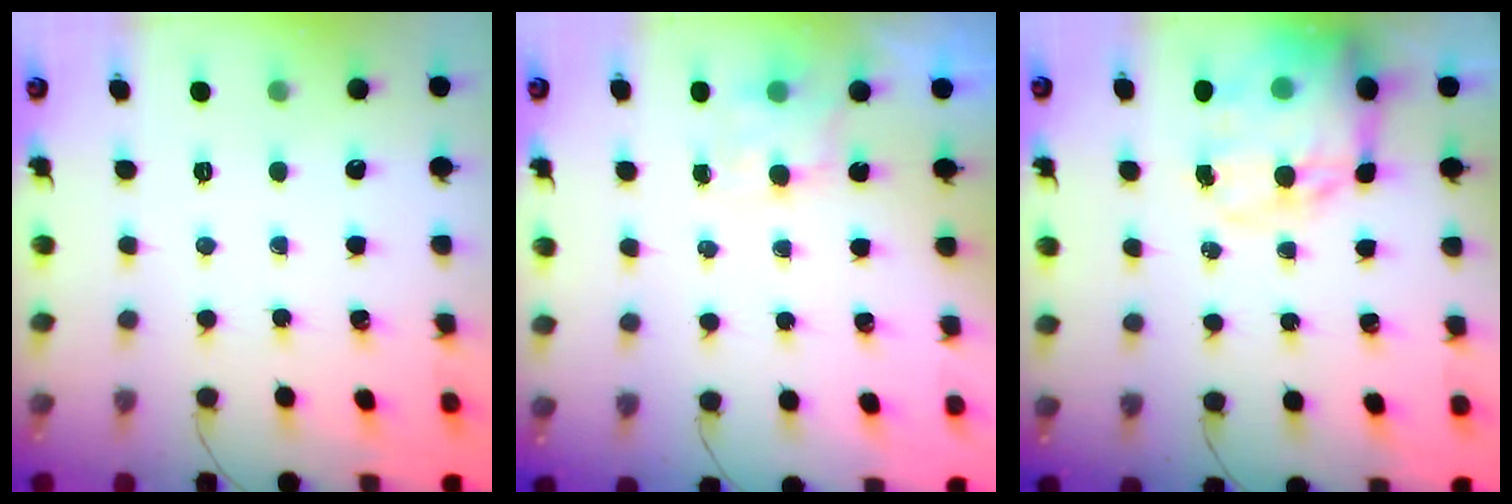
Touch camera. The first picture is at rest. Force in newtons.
{"total": 4.3, "press": 4.3, "slide": 0.7}
{"total": 18.9, "press": 18.4, "slide": 4.2}